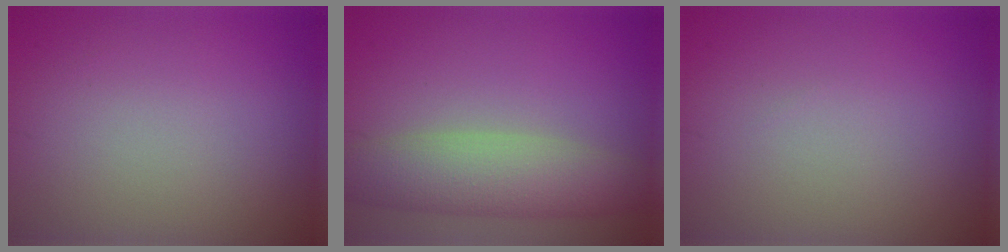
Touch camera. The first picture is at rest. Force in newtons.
{"total": 5.8, "press": 5.8, "slide": 0.5}
{"total": 0.0}